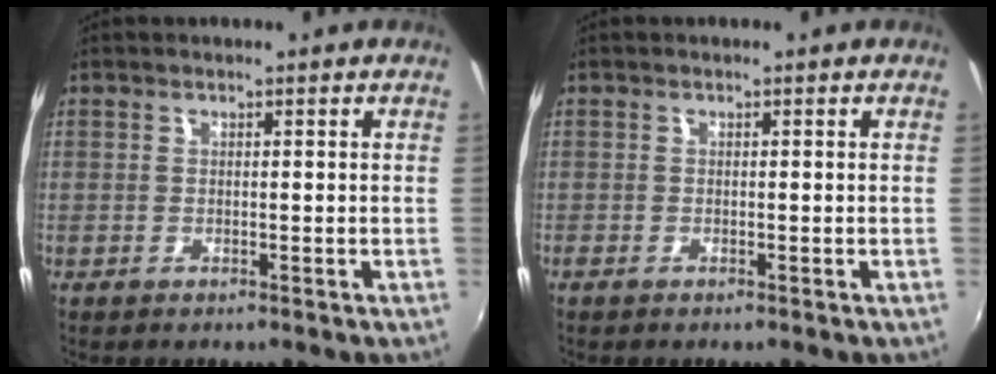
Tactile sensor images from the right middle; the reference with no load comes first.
{"total": 0.0}